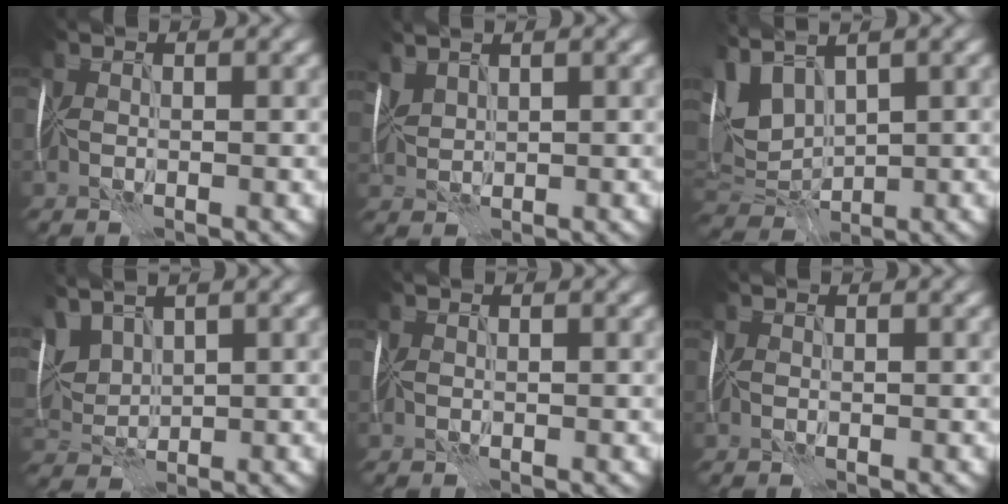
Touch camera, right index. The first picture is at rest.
{"total": 1.7, "force": [1.3, 0.6, 0.9], "torque": [-0.027, 0.008, 0.029]}
{"total": 5.8, "force": [2.1, 3.0, 4.5], "torque": [-0.116, 0.010, 0.038]}
{"total": 5.0, "force": [3.0, 2.3, 3.3], "torque": [-0.090, 0.015, 0.062]}
{"total": 0.0}
{"total": 0.0}